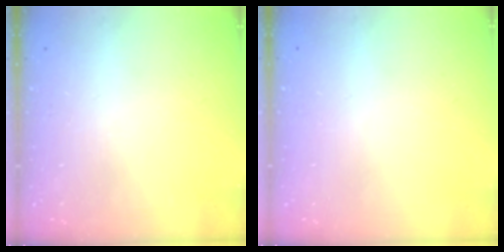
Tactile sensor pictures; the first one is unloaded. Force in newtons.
{"total": 0.6, "press": 0.6, "slide": 0.2}